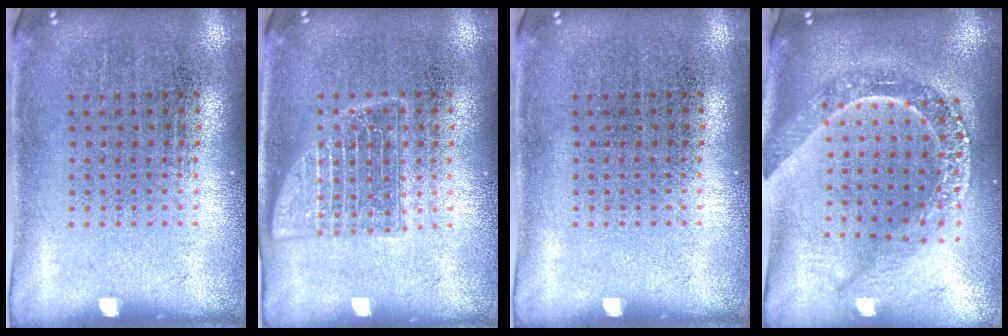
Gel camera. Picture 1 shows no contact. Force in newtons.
{"total": 2.5, "press": 2.5, "slide": 0.3}
{"total": 0.0}
{"total": 2.4, "press": 2.0, "slide": 1.3}